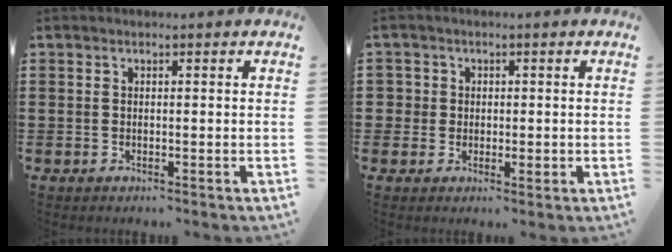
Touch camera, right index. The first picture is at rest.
{"total": 2.3, "force": [0.2, 2.3, 0.5], "torque": [-0.019, 0.008, 0.002]}